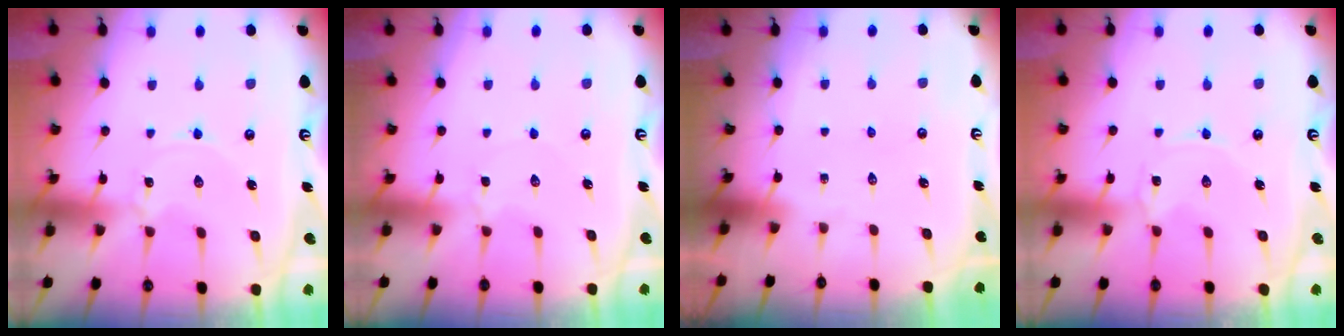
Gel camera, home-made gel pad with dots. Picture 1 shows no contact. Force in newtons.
{"total": 2.2, "press": 2.1, "slide": 0.3}
{"total": 0.0}
{"total": 0.0}